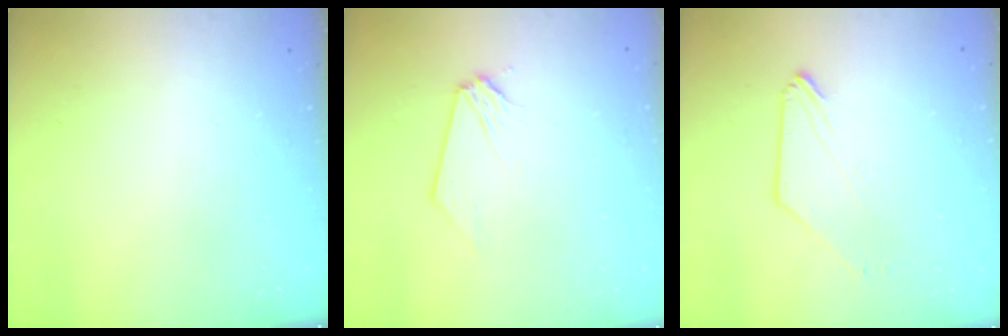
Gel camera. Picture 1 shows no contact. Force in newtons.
{"total": 0.0}
{"total": 0.0}